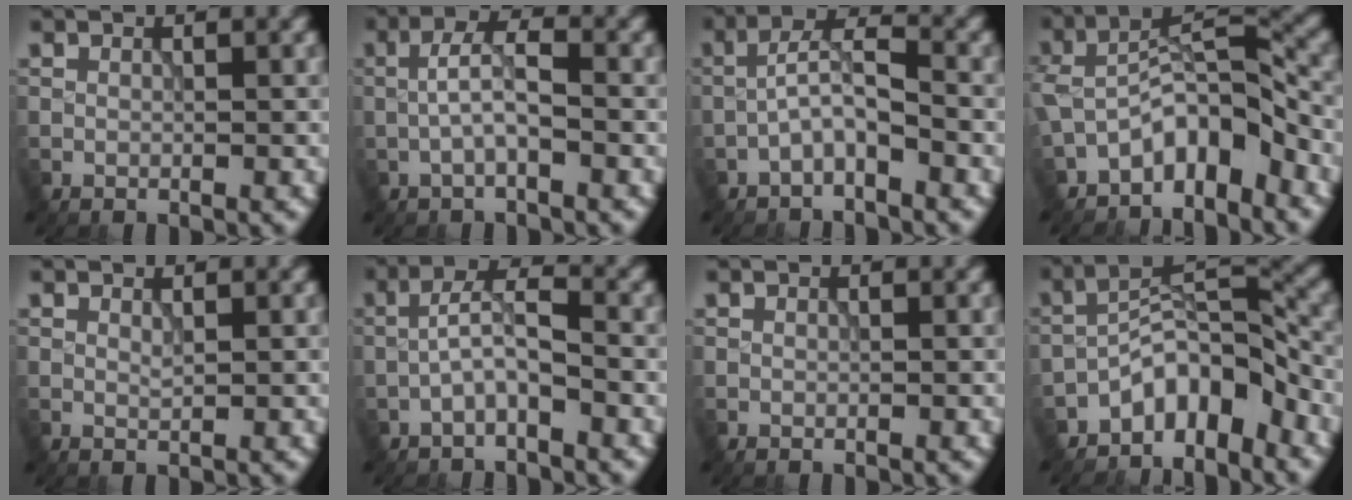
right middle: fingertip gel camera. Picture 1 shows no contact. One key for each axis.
{"total": 3.2, "fx": -0.6, "fy": 1.1, "fz": 3.0, "tx": -0.059, "ty": 0.008, "tz": -0.015}
{"total": 3.3, "fx": -1.7, "fy": 1.1, "fz": 2.6, "tx": -0.047, "ty": 0.013, "tz": -0.039}
{"total": 6.0, "fx": -3.7, "fy": 2.6, "fz": 4.0, "tx": -0.058, "ty": 0.008, "tz": -0.079}
{"total": 0.6, "fx": 0.3, "fy": 0.1, "fz": 0.4, "tx": -0.011, "ty": -0.003, "tz": 0.009}
{"total": 3.2, "fx": -1.4, "fy": 1.0, "fz": 2.7, "tx": -0.050, "ty": 0.011, "tz": -0.032}
{"total": 0.0}
{"total": 5.6, "fx": -4.1, "fy": 2.1, "fz": 3.1, "tx": -0.037, "ty": 0.014, "tz": -0.084}